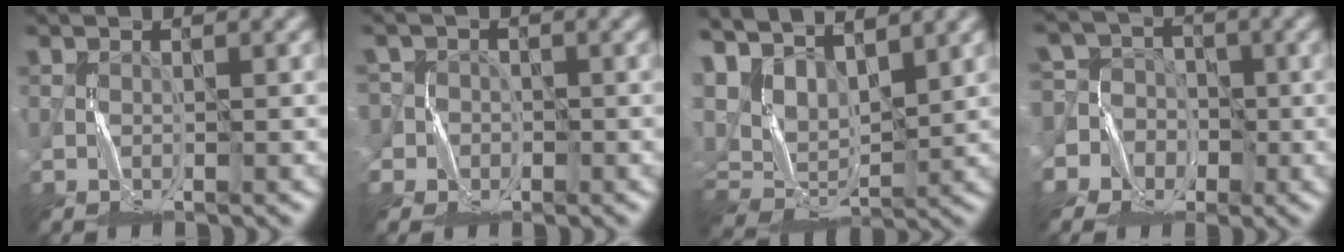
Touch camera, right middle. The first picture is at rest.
{"total": 3.1, "force": [-0.1, 3.1, 0.0], "torque": [0.010, 0.019, -0.017]}
{"total": 5.9, "force": [4.0, 2.7, 3.4], "torque": [-0.082, 0.007, 0.072]}
{"total": 7.1, "force": [-1.0, 6.9, 1.5], "torque": [-0.037, 0.048, -0.078]}